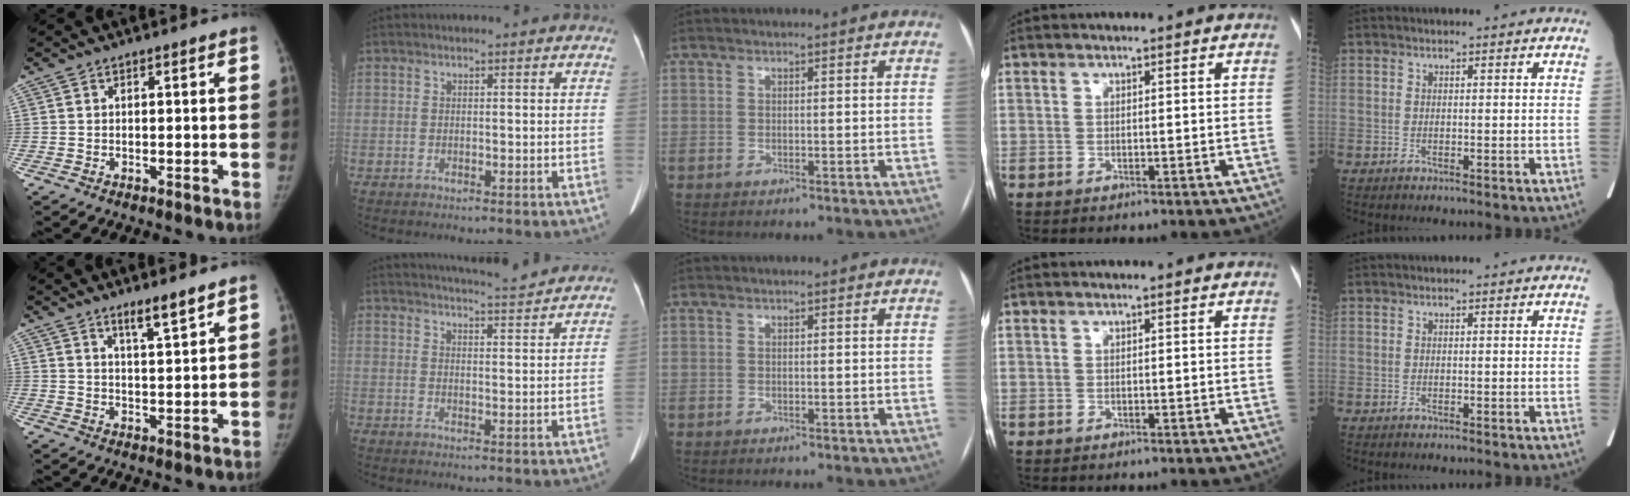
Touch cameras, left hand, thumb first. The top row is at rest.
{"thumb": {"total": 4.6, "force": [3.6, 0.2, 3.0], "torque": [-0.044, -0.032, 0.060]}, "index": {"total": 7.3, "force": [7.1, -0.8, 1.4], "torque": [-0.030, -0.001, 0.096]}}